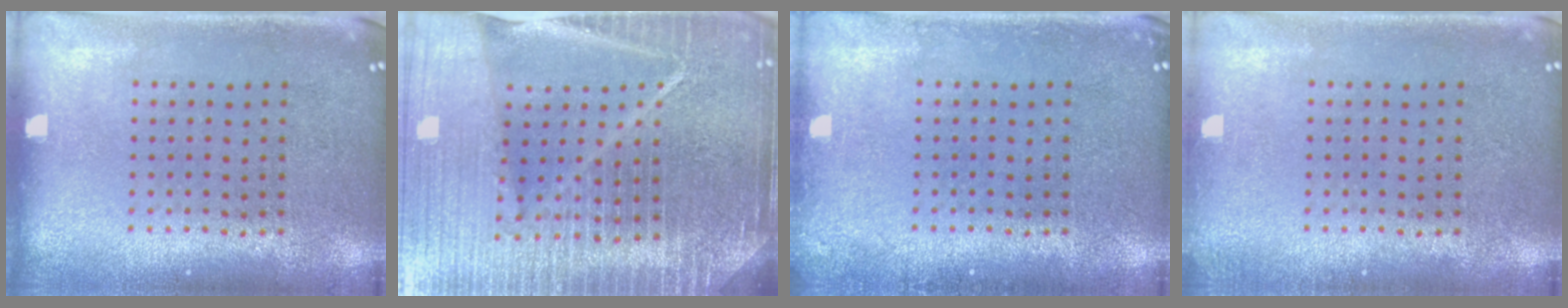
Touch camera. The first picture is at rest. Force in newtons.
{"total": 6.6, "press": 5.7, "slide": 3.4}
{"total": 0.8, "press": 0.8, "slide": 0.1}
{"total": 0.6, "press": 0.6, "slide": 0.1}